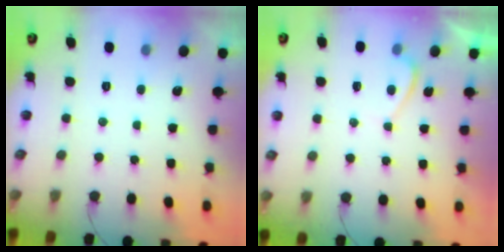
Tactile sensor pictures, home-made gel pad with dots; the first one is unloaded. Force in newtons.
{"total": 0.6, "press": 0.4, "slide": 0.5}